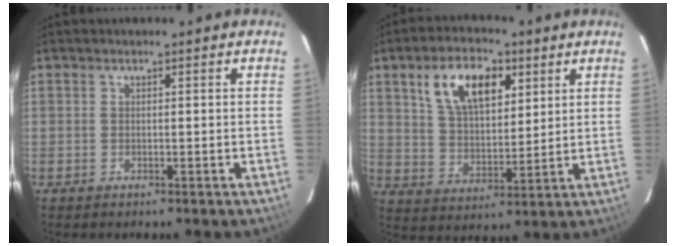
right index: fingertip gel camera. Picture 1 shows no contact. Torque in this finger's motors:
{"motor_torque": [0.32, 0.33, 0.25, 0.09]}